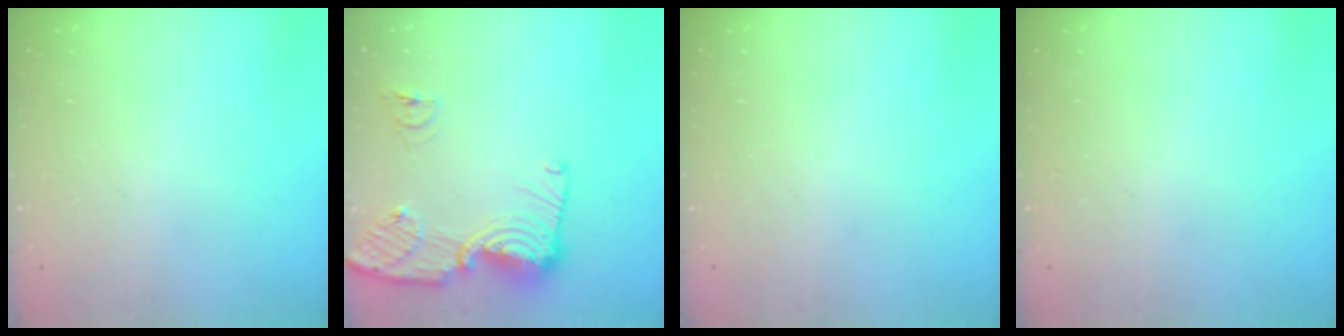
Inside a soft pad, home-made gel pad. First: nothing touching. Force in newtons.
{"total": 13.9, "press": 13.8, "slide": 1.5}
{"total": 0.0}
{"total": 0.0}